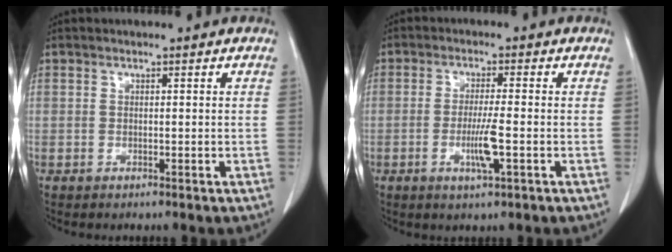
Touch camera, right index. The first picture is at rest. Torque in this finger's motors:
{"motor_torque": [0.01, 0.18, 0.05, 0.03]}